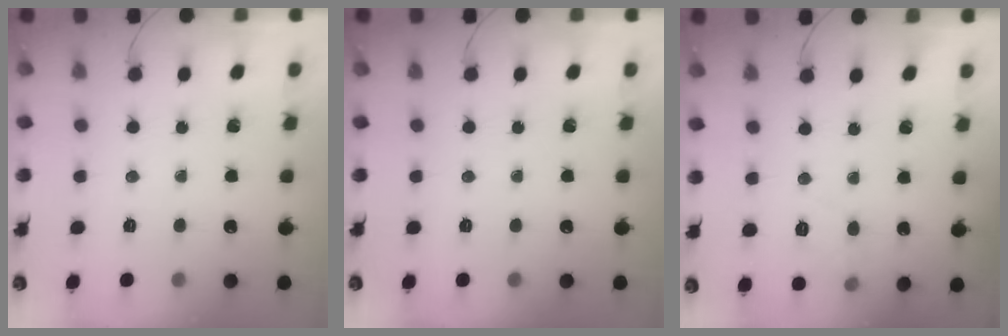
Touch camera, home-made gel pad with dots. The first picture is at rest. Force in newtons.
{"total": 0.0}
{"total": 8.3, "press": 8.1, "slide": 1.5}